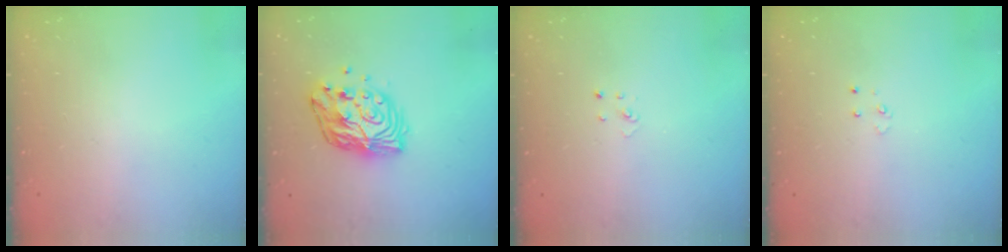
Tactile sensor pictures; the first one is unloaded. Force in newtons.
{"total": 11.7, "press": 11.7, "slide": 0.8}
{"total": 1.9, "press": 1.9, "slide": 0.2}
{"total": 3.0, "press": 3.0, "slide": 0.4}